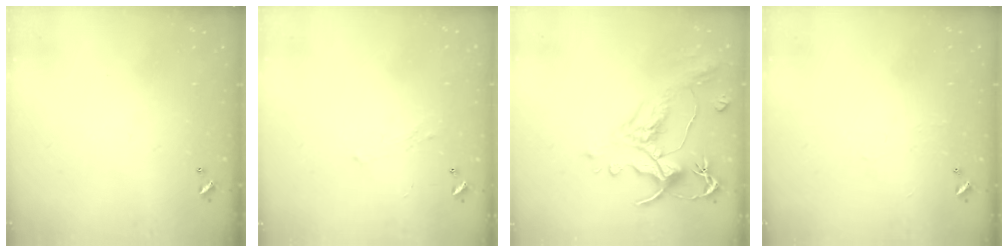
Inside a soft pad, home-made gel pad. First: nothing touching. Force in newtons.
{"total": 0.8, "press": 0.6, "slide": 0.6}
{"total": 1.6, "press": 0.4, "slide": 1.6}
{"total": 2.3, "press": 2.3, "slide": 0.4}